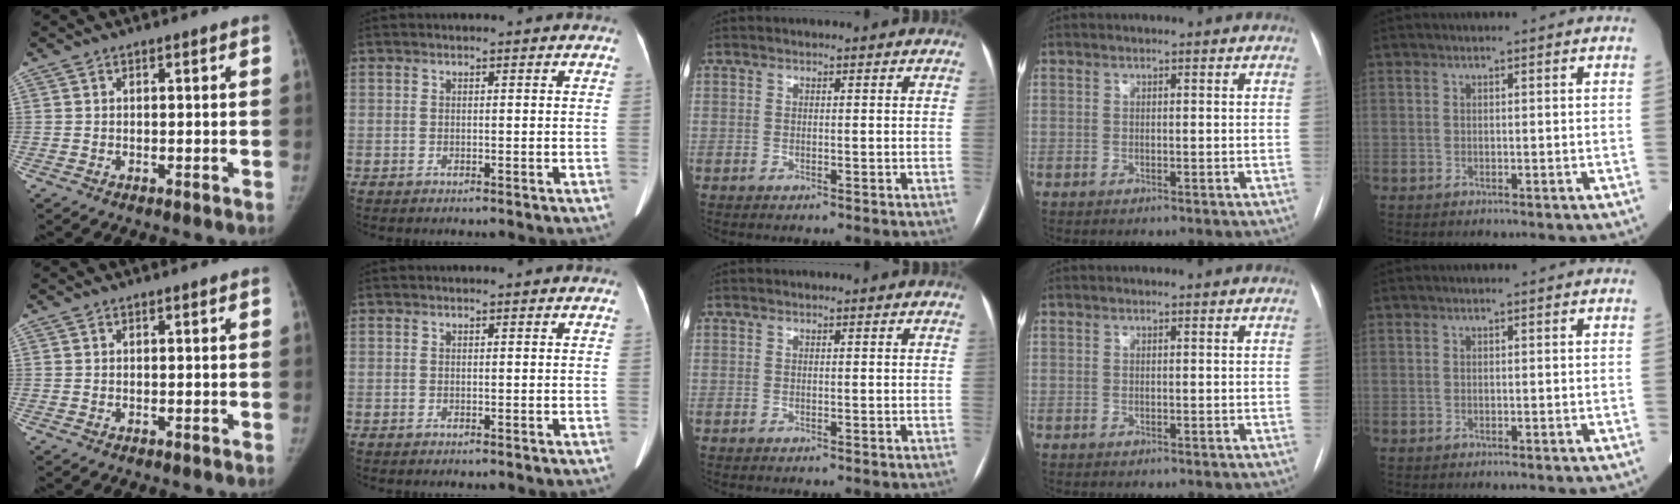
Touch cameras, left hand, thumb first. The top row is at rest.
{}